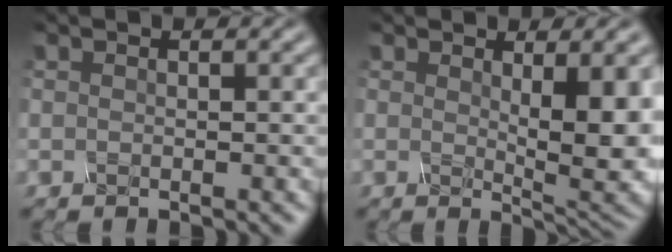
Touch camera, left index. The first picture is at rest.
{"total": 6.7, "force": [0.9, 1.8, 6.4], "torque": [-0.087, -0.010, 0.021]}